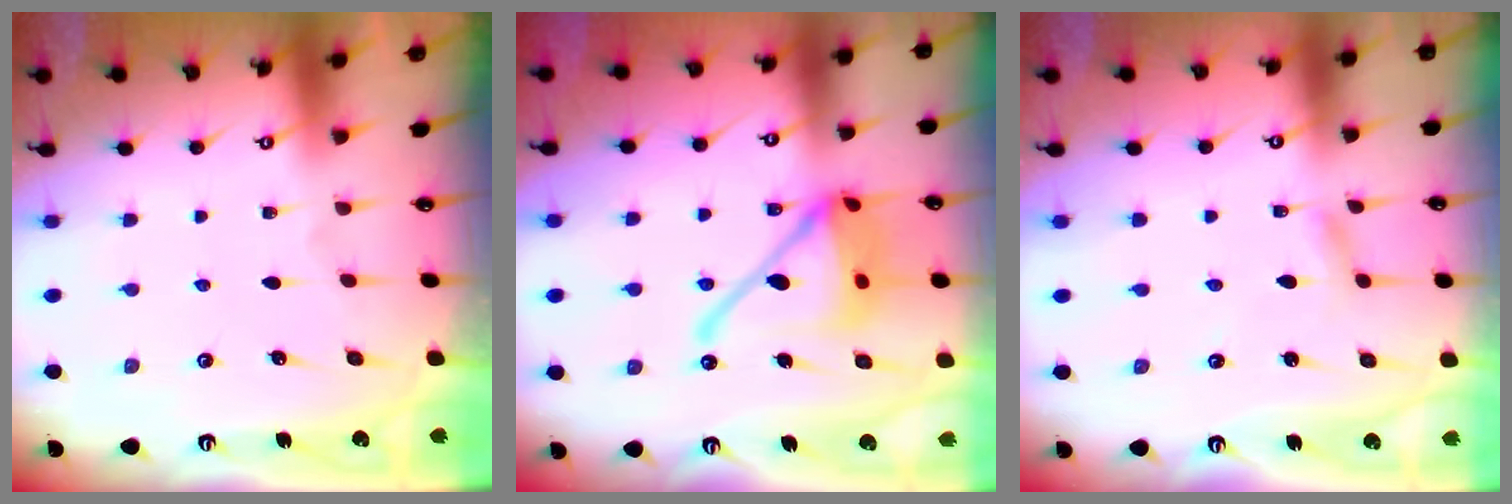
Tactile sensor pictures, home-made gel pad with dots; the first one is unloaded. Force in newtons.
{"total": 17.8, "press": 17.7, "slide": 2.0}
{"total": 2.1, "press": 2.1, "slide": 0.2}